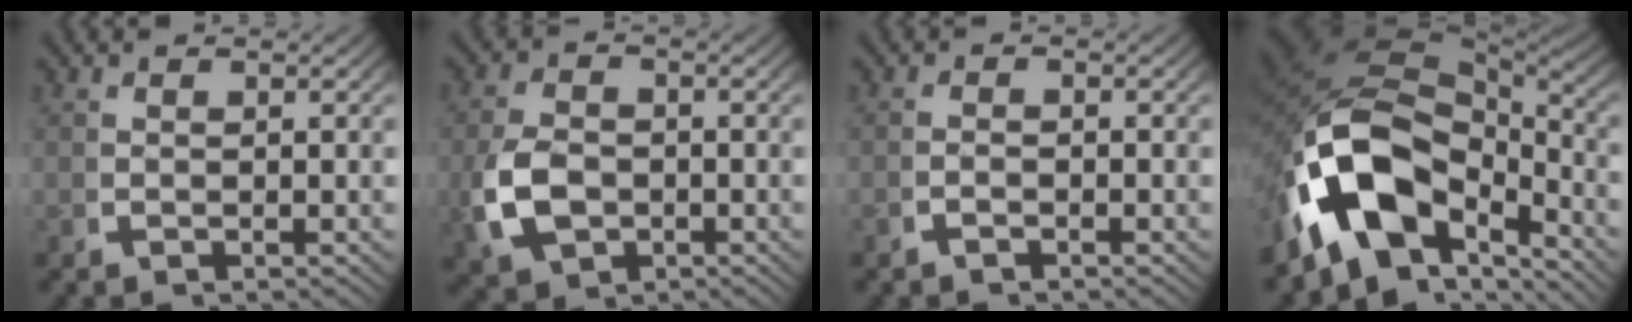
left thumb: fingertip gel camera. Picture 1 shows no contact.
{"total": 6.1, "force": [-1.4, 4.4, 4.0], "torque": [-0.100, -0.019, -0.015]}
{"total": 0.9, "force": [-0.8, 0.2, 0.2], "torque": [-0.002, -0.002, -0.018]}
{"total": 18.9, "force": [-1.9, 12.4, 14.1], "torque": [-0.292, -0.052, -0.010]}